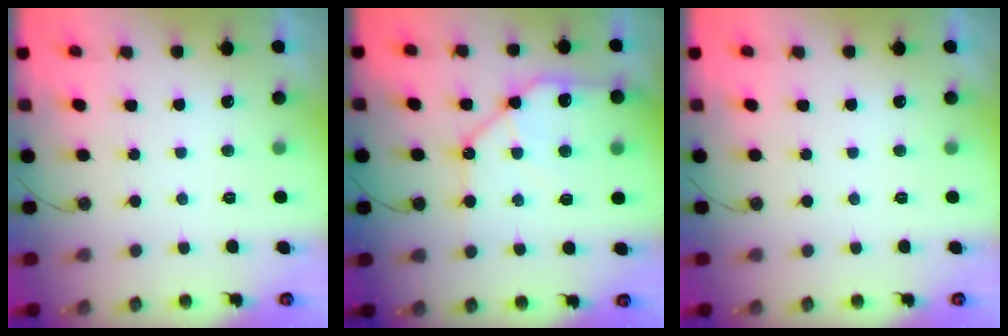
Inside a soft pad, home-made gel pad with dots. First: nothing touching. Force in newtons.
{"total": 12.9, "press": 12.8, "slide": 1.5}
{"total": 0.0}